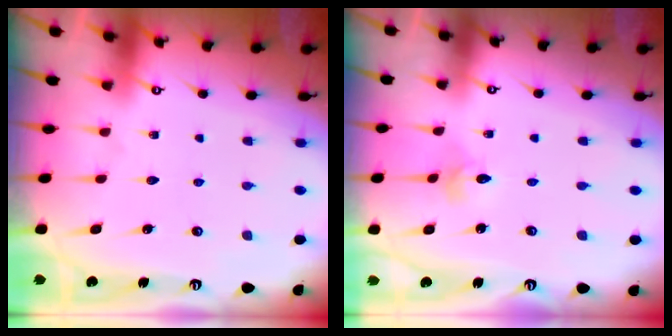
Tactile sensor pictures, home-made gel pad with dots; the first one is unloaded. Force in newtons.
{"total": 2.4, "press": 2.4, "slide": 0.2}